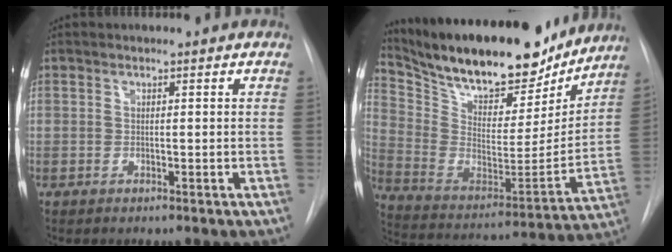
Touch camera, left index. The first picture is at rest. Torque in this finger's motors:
{"motor_torque": [0.20, -0.82, 0.72, 0.12]}